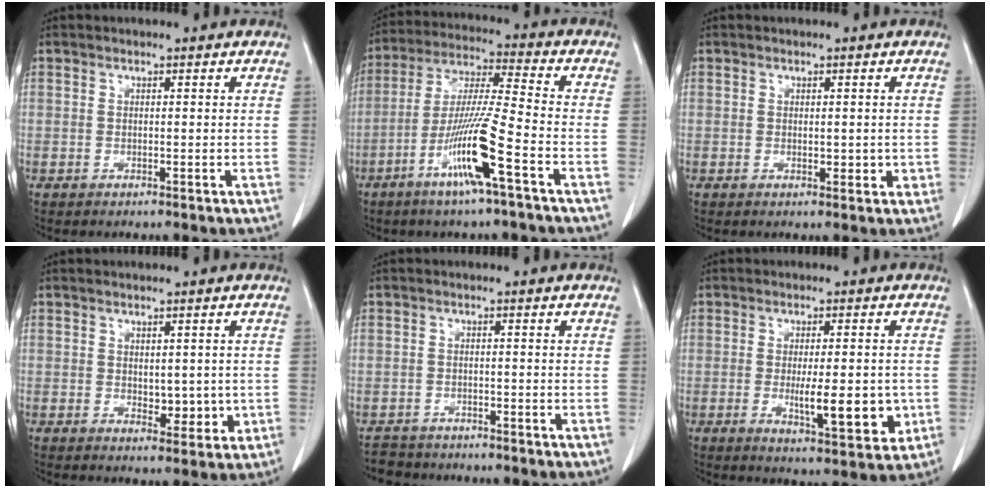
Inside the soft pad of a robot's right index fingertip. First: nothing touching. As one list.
[{"total": 12.4, "force": [-5.7, -0.6, 11.0], "torque": [-0.218, -0.010, -0.112]}, {"total": 1.7, "force": [0.0, 1.0, 1.4], "torque": [-0.018, -0.003, 0.004]}, {"total": 3.8, "force": [-0.1, 2.2, 3.1], "torque": [-0.033, -0.007, 0.008]}, {"total": 3.7, "force": [-3.3, 1.7, -0.6], "torque": [0.008, -0.001, -0.059]}, {"total": 8.9, "force": [-1.6, 2.3, 8.4], "torque": [-0.121, -0.013, -0.016]}]